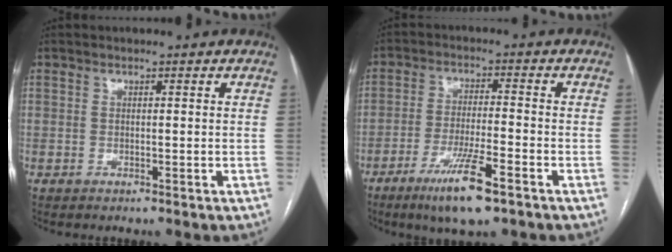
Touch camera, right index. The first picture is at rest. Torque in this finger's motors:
{"motor_torque": [0.75, -0.53, 0.24, 0.11]}